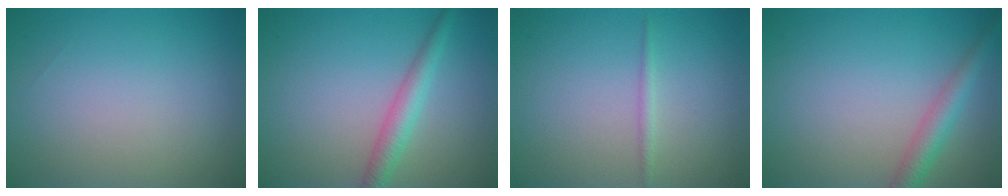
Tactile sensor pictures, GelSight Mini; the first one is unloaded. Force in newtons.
{"total": 2.8, "press": 2.8, "slide": 0.0}
{"total": 0.9, "press": 0.9, "slide": 0.0}
{"total": 2.9, "press": 2.9, "slide": 0.0}